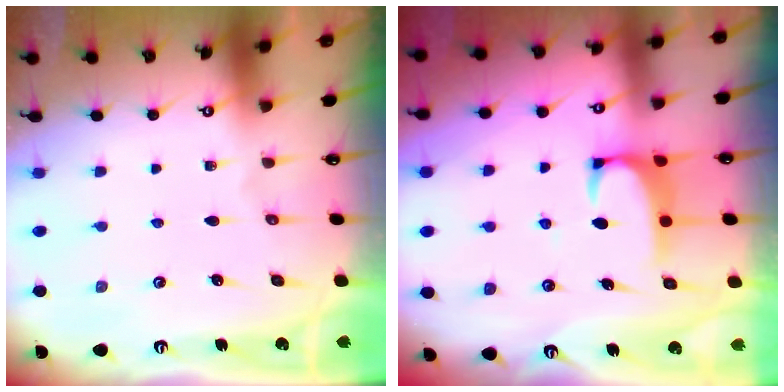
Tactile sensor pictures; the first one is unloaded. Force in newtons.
{"total": 1.8, "press": 1.7, "slide": 0.6}